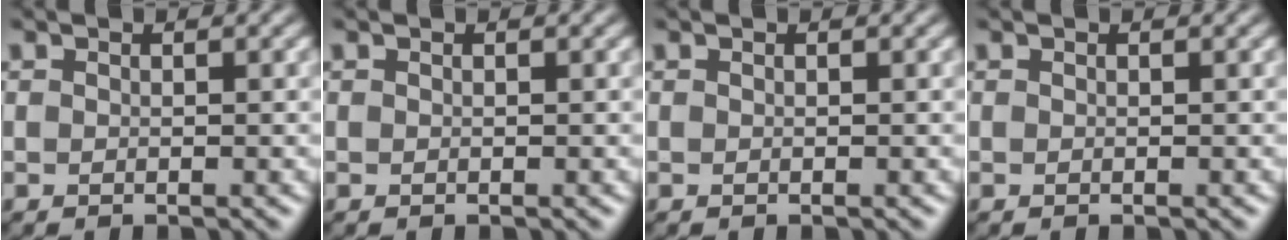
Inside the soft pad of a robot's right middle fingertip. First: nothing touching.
{"total": 0.0}
{"total": 0.0}
{"total": 0.0}